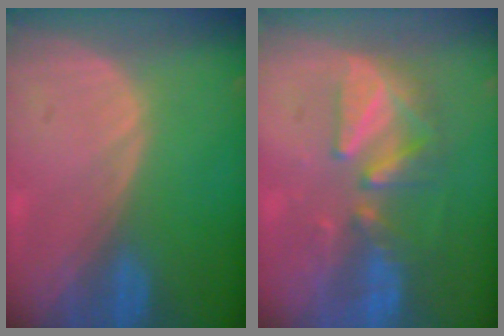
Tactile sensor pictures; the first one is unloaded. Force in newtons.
{"total": 7.8, "press": 7.6, "slide": 1.4}